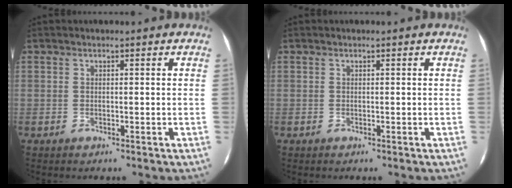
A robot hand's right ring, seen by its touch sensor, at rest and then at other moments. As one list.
[{"total": 0.0}]